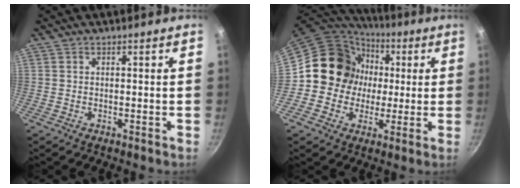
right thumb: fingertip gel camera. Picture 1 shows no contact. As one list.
[{"total": 14.4, "force": [0.8, 13.4, 5.3], "torque": [-0.056, 0.020, 0.000]}]